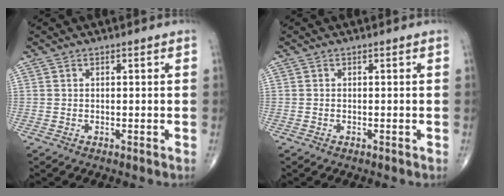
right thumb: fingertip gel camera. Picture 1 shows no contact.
{"total": 0.0}